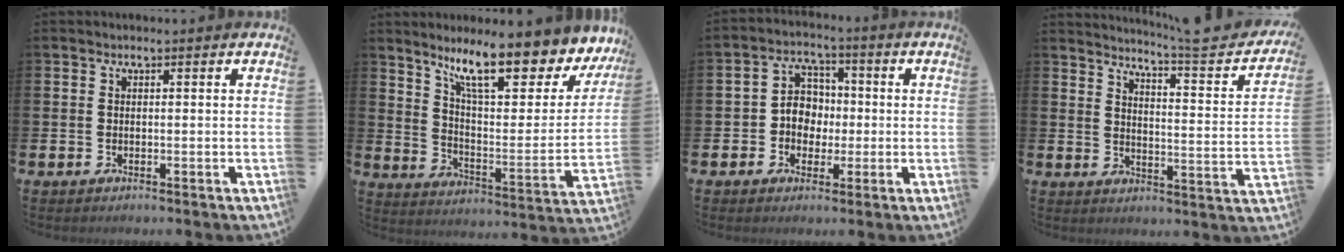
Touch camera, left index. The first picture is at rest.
{"total": 12.8, "force": [10.1, 2.9, 7.3], "torque": [-0.145, -0.068, 0.168]}
{"total": 5.0, "force": [0.0, 4.6, 2.1], "torque": [-0.055, 0.012, -0.006]}
{"total": 5.3, "force": [4.7, -0.3, 2.3], "torque": [-0.047, -0.050, 0.068]}